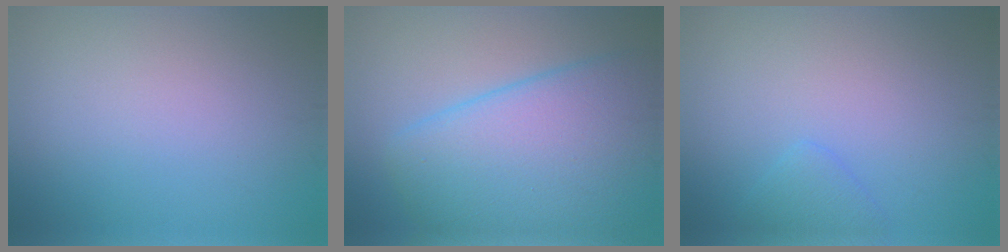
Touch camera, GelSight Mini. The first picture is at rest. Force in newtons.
{"total": 10.6, "press": 10.5, "slide": 0.4}
{"total": 1.5, "press": 1.5, "slide": 0.1}